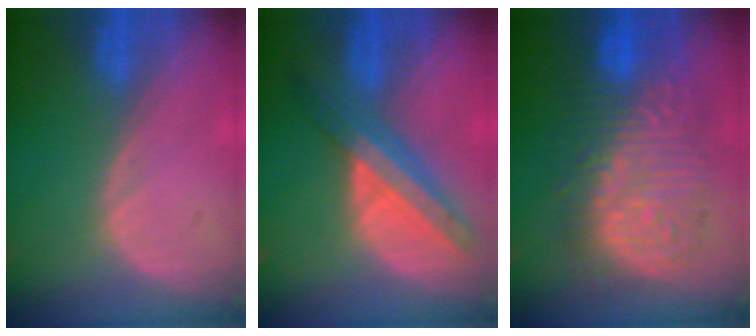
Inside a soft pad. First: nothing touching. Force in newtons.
{"total": 8.6, "press": 7.4, "slide": 4.5}
{"total": 13.4, "press": 13.3, "slide": 1.2}